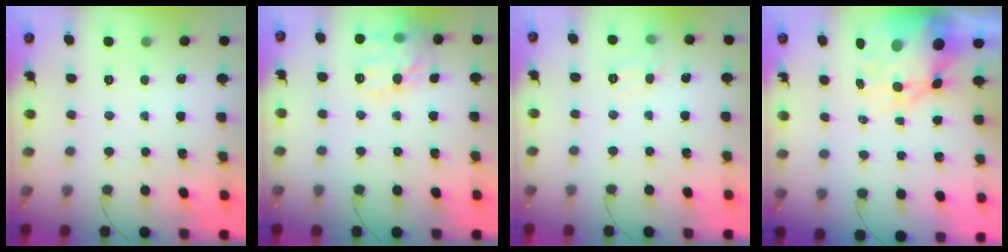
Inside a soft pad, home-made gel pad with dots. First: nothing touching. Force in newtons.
{"total": 14.0, "press": 13.9, "slide": 0.6}
{"total": 6.8, "press": 6.7, "slide": 1.6}
{"total": 13.6, "press": 13.2, "slide": 3.1}